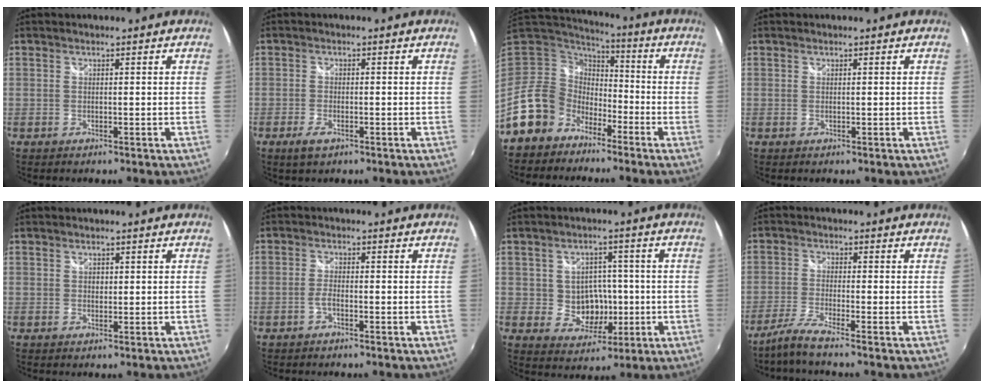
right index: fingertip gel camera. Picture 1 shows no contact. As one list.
[{"total": 3.1, "force": [-2.0, 1.2, 2.1], "torque": [-0.048, -0.006, -0.036]}, {"total": 14.1, "force": [-8.5, 10.5, 4.2], "torque": [-0.107, 0.018, -0.149]}, {"total": 0.0}, {"total": 1.1, "force": [0.4, 0.9, 0.3], "torque": [-0.002, 0.001, 0.006]}, {"total": 1.8, "force": [-1.3, 0.4, 1.2], "torque": [-0.034, 0.005, -0.028]}, {"total": 7.2, "force": [-0.9, 6.4, 3.2], "torque": [-0.065, 0.011, 0.001]}, {"total": 4.7, "force": [-3.9, -0.3, 2.6], "torque": [-0.072, -0.006, -0.082]}]